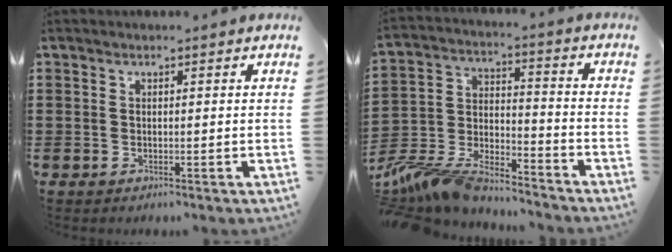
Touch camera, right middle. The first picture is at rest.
{"total": 10.8, "force": [-10.2, 1.8, 3.2], "torque": [-0.083, 0.012, -0.207]}